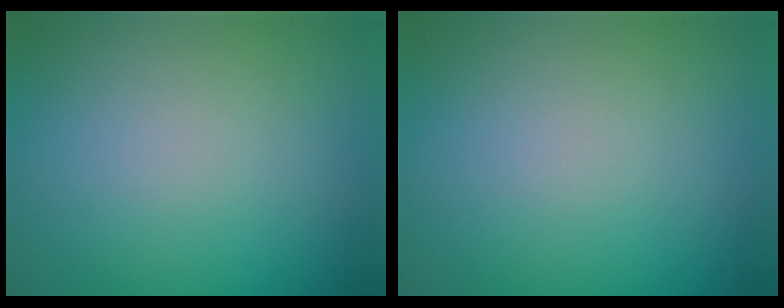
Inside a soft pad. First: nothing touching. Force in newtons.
{"total": 0.0}